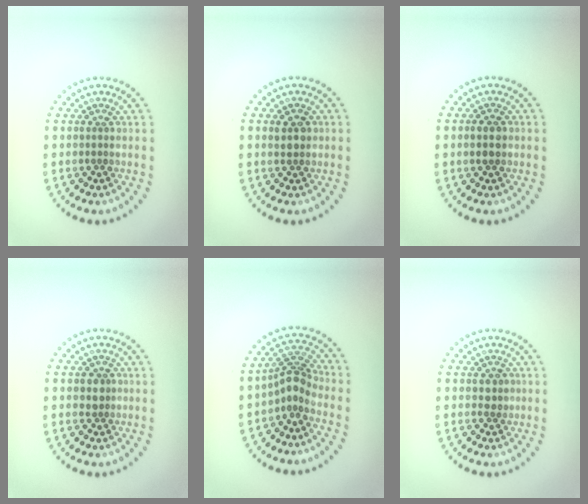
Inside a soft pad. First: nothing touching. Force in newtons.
{"total": 1.7, "press": 1.7, "slide": 0.3}
{"total": 1.7, "press": 1.7, "slide": 0.1}
{"total": 1.5, "press": 1.3, "slide": 0.8}
{"total": 2.8, "press": 2.0, "slide": 2.0}
{"total": 1.3, "press": 1.2, "slide": 0.5}